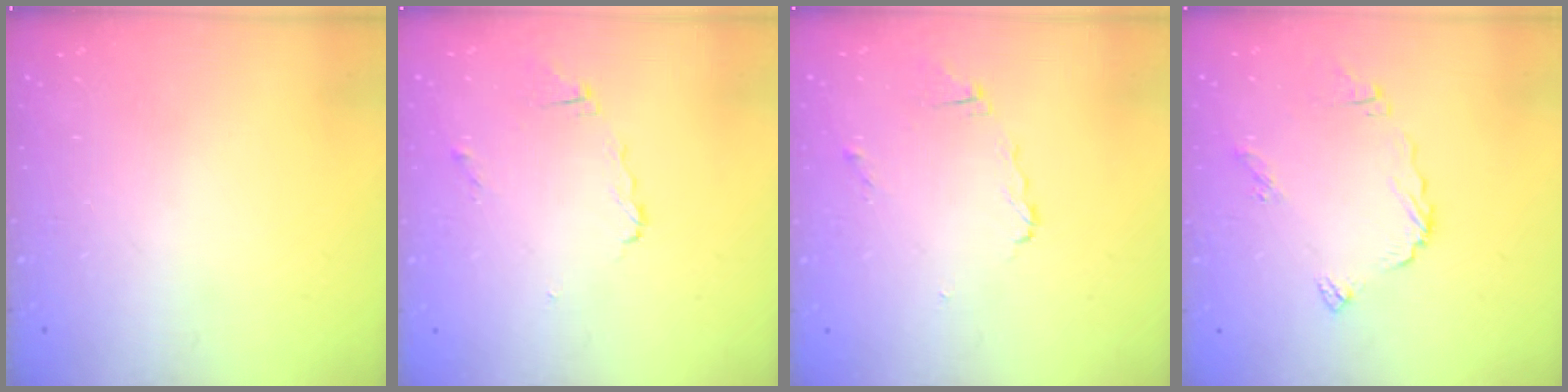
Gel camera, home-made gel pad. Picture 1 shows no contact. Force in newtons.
{"total": 5.3, "press": 5.3, "slide": 0.5}
{"total": 5.3, "press": 5.3, "slide": 0.5}
{"total": 8.0, "press": 8.0, "slide": 0.9}